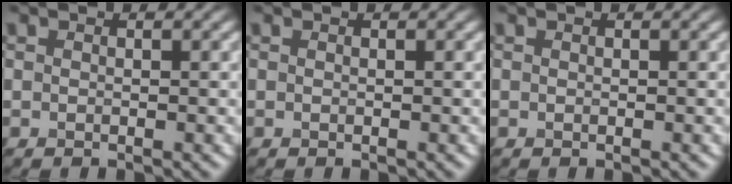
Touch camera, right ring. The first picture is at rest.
{"total": 0.0}
{"total": 0.0}